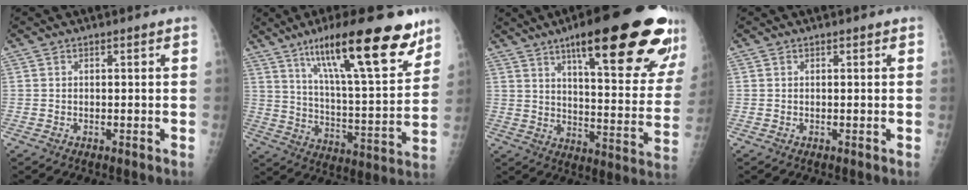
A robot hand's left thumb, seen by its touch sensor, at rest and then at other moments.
{"total": 23.7, "force": [14.7, 5.5, 17.8], "torque": [-0.252, -0.054, 0.235]}
{"total": 27.9, "force": [16.4, 6.0, 21.7], "torque": [-0.271, -0.046, 0.234]}
{"total": 0.0}